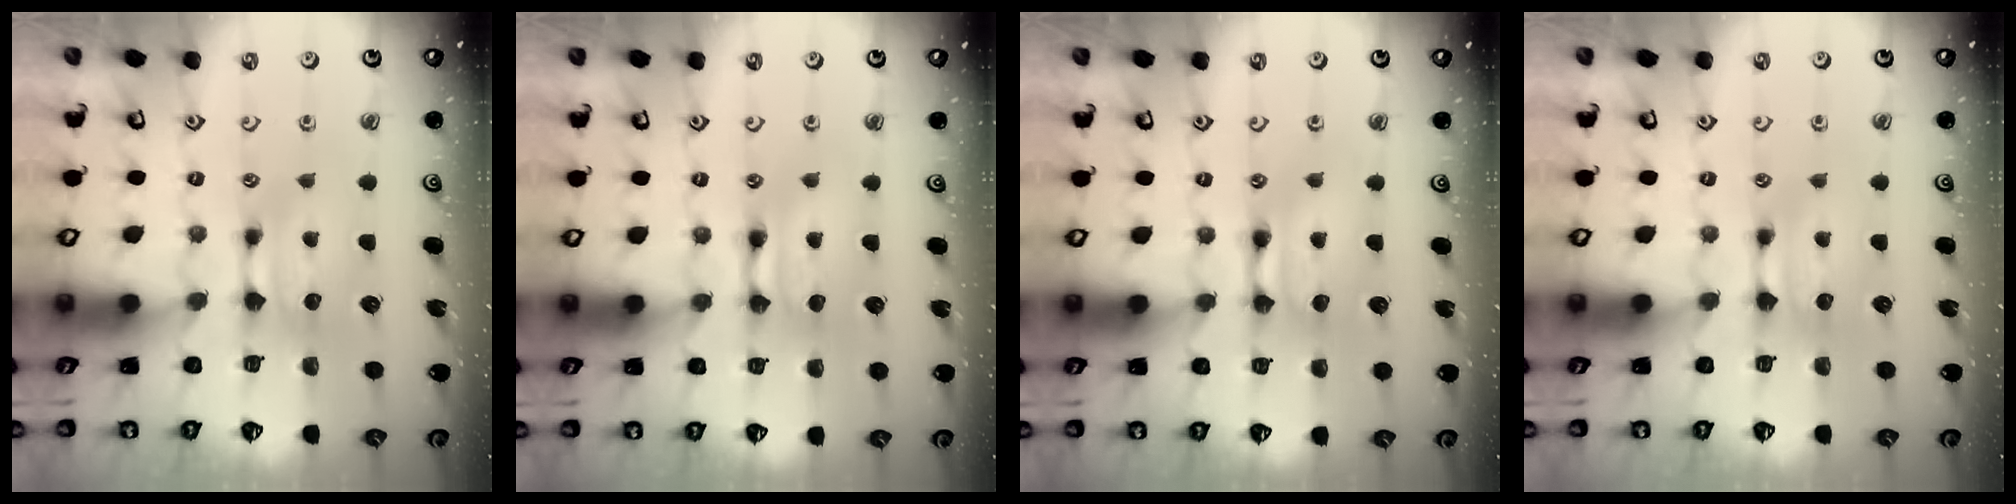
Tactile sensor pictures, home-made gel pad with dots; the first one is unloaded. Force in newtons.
{"total": 2.1, "press": 2.1, "slide": 0.0}
{"total": 2.3, "press": 2.3, "slide": 0.0}
{"total": 0.0}